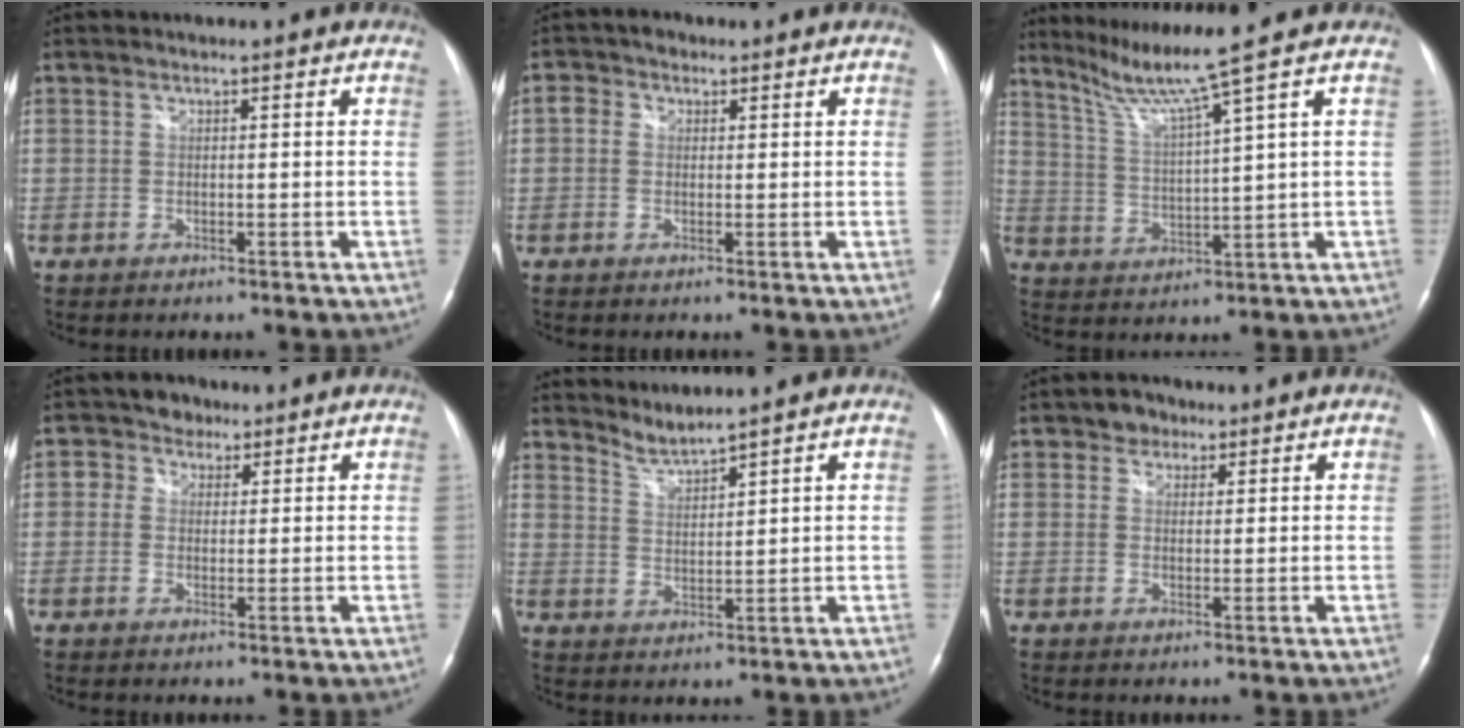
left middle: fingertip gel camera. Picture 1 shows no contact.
{"total": 2.8, "force": [0.9, 2.3, 1.3], "torque": [-0.031, 0.021, 0.014]}
{"total": 7.8, "force": [6.0, -3.1, 3.9], "torque": [-0.079, -0.017, 0.118]}
{"total": 4.0, "force": [2.0, 3.4, 1.0], "torque": [-0.022, 0.019, 0.034]}
{"total": 3.5, "force": [3.4, -1.0, 0.0], "torque": [-0.007, -0.009, 0.073]}
{"total": 3.5, "force": [2.1, 2.6, 0.7], "torque": [-0.013, 0.008, 0.032]}